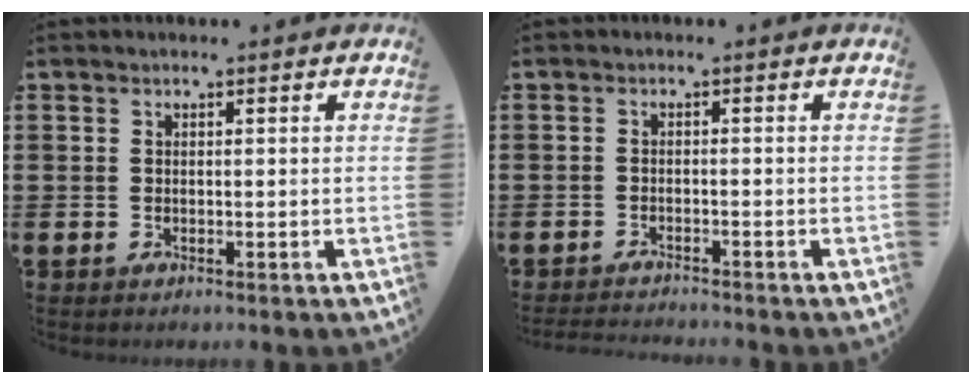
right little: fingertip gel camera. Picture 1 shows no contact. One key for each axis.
{"total": 1.3, "fx": -1.3, "fy": -0.1, "fz": 0.1, "tx": -0.003, "ty": 0.002, "tz": -0.027}